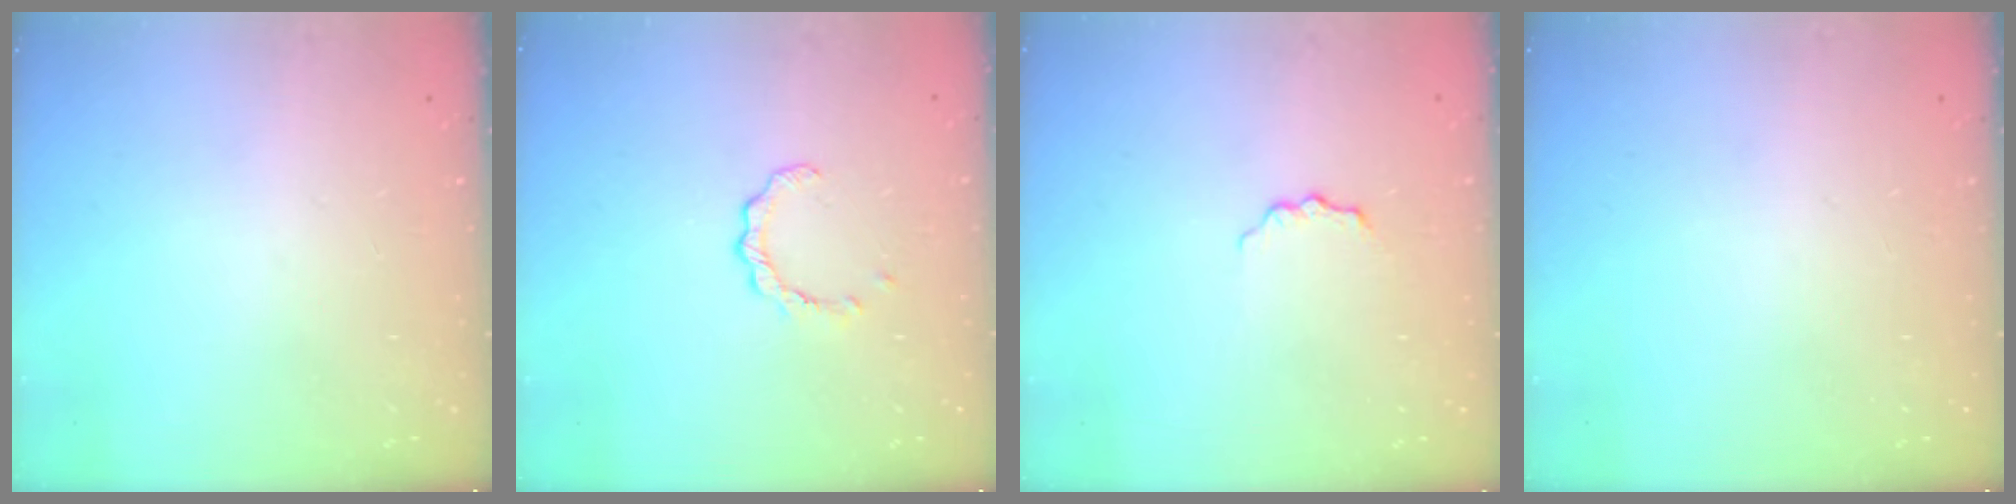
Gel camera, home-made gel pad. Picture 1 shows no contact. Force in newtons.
{"total": 1.8, "press": 1.8, "slide": 0.3}
{"total": 3.7, "press": 3.7, "slide": 0.4}
{"total": 0.0}